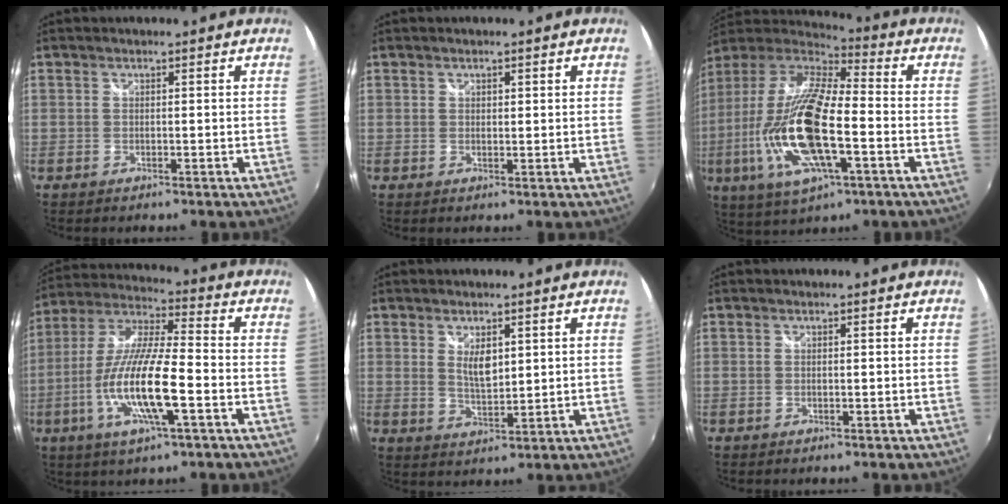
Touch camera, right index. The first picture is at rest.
{"total": 0.7, "force": [0.5, 0.5, 0.3], "torque": [-0.003, 0.003, 0.008]}
{"total": 23.1, "force": [-5.8, 7.7, 21.0], "torque": [-0.421, -0.028, -0.114]}
{"total": 15.9, "force": [-5.1, 2.6, 14.8], "torque": [-0.296, -0.013, -0.100]}
{"total": 4.7, "force": [1.6, 2.2, 3.8], "torque": [-0.059, -0.006, 0.031]}
{"total": 0.0}